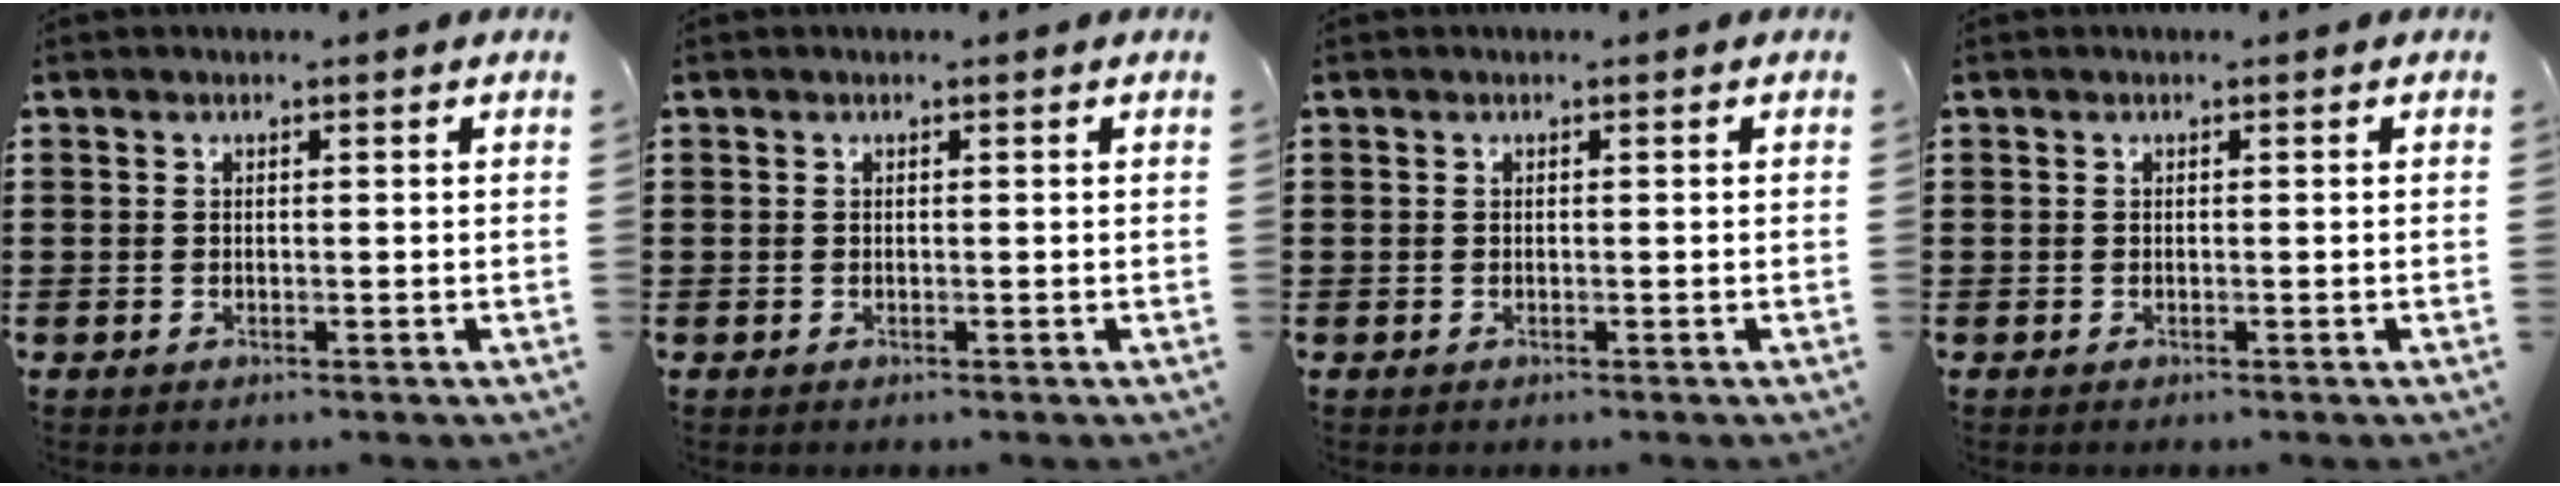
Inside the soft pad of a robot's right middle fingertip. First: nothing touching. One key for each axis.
{"total": 0.0}
{"total": 0.0}
{"total": 0.0}